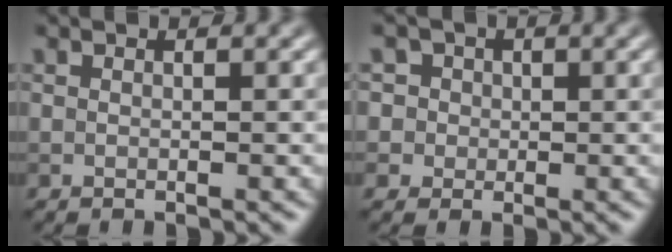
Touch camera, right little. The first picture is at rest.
{"total": 4.8, "force": [1.8, 4.2, 1.5], "torque": [-0.014, 0.025, 0.006]}